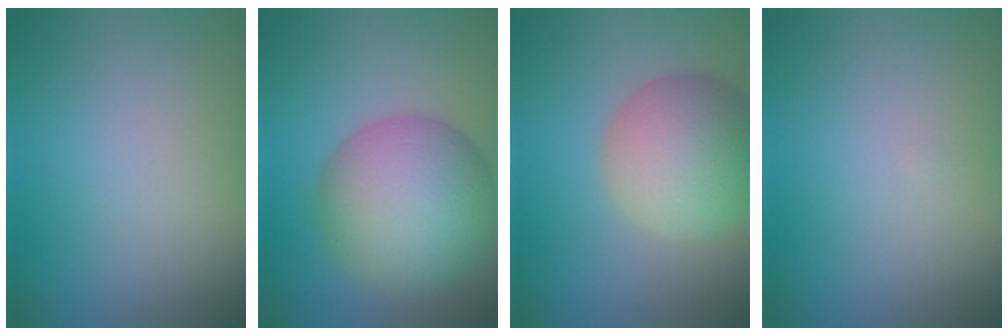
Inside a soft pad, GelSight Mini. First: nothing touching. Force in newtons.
{"total": 9.9, "press": 9.8, "slide": 0.5}
{"total": 7.3, "press": 7.3, "slide": 0.6}
{"total": 0.0}